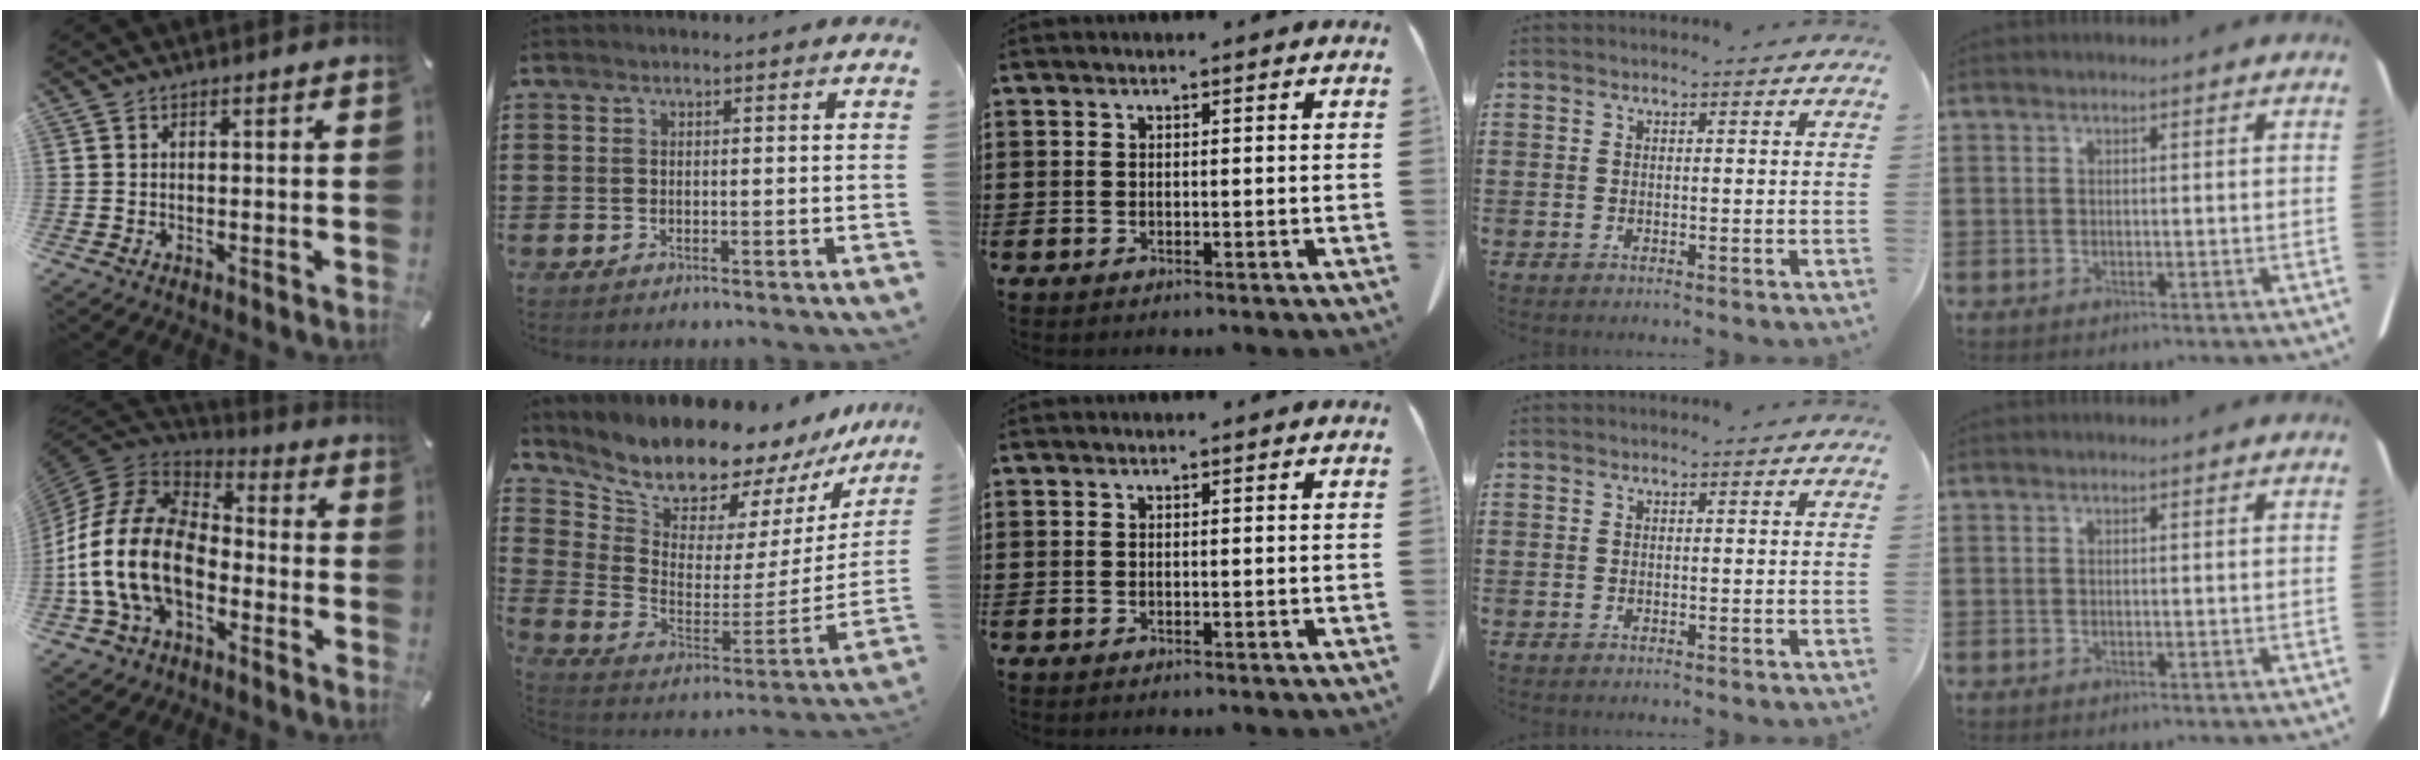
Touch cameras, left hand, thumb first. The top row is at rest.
{"thumb": {"total": 19.5, "force": [-6.8, 12.9, 13.0], "torque": [-0.276, 0.032, -0.120]}, "index": {"total": 10.8, "force": [10.5, 2.4, 1.4], "torque": [-0.078, -0.096, 0.181]}}